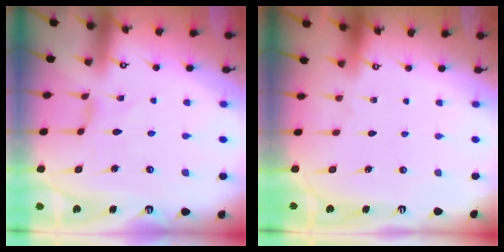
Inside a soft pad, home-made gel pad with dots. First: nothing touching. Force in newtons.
{"total": 0.0}